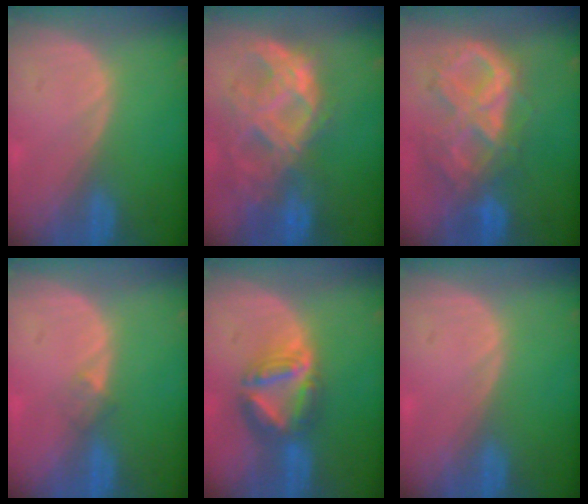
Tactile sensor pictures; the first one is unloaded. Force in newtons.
{"total": 11.1, "press": 9.4, "slide": 6.0}
{"total": 10.5, "press": 8.9, "slide": 5.5}
{"total": 1.5, "press": 1.2, "slide": 1.0}
{"total": 7.4, "press": 6.6, "slide": 3.4}
{"total": 0.0}